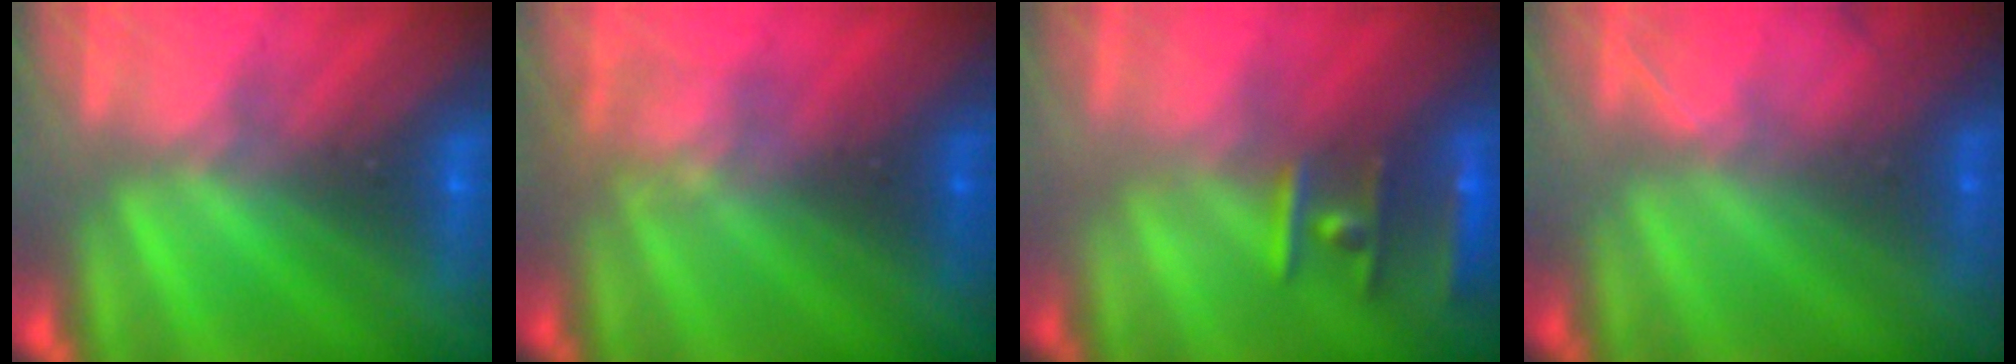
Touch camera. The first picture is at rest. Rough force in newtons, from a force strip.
{"total": 2.6}
{"total": 2.4}
{"total": 1.3}